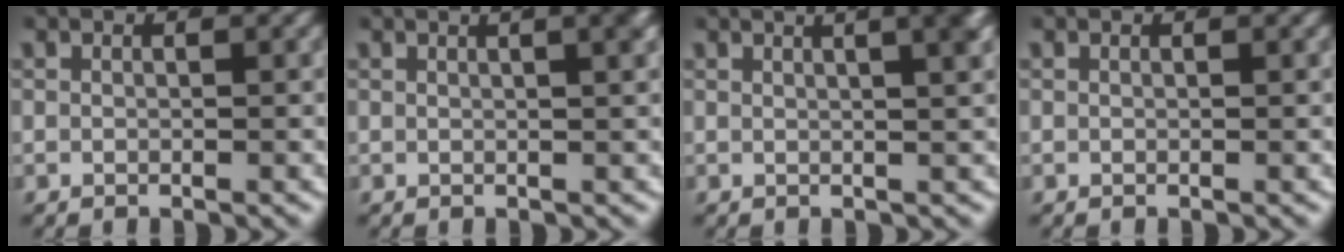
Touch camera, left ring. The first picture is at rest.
{"total": 3.8, "force": [1.7, 0.9, 3.2], "torque": [-0.021, 0.022, 0.019]}
{"total": 6.4, "force": [3.1, 2.0, 5.2], "torque": [-0.046, 0.028, 0.037]}
{"total": 0.0}